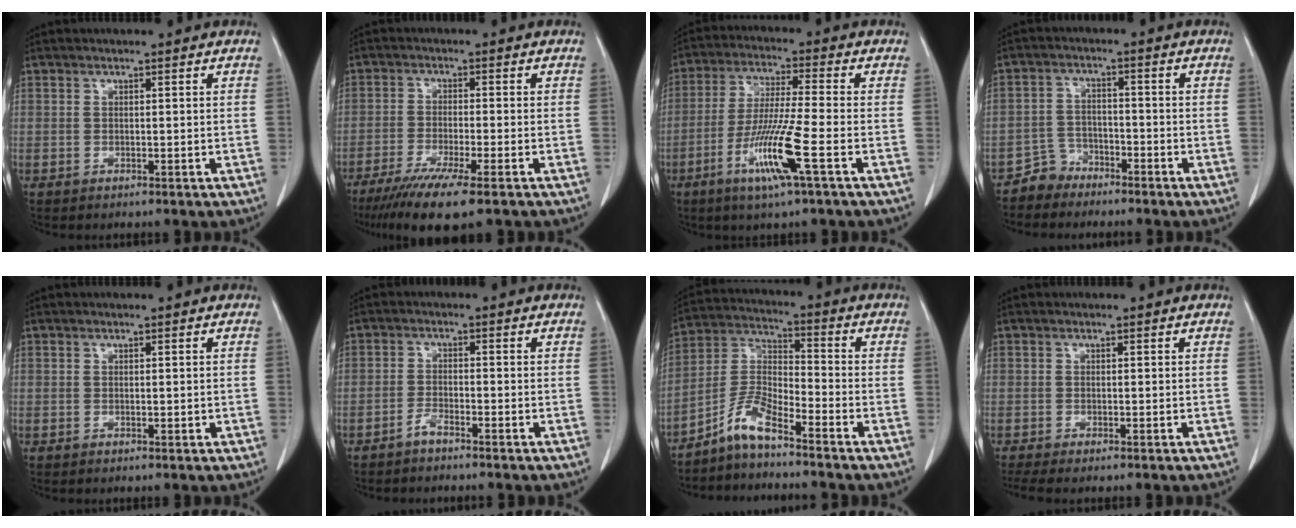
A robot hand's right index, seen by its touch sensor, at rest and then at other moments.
{"total": 9.7, "force": [-6.7, 0.2, 7.0], "torque": [-0.118, -0.025, -0.106]}
{"total": 11.1, "force": [-4.5, -0.7, 10.1], "torque": [-0.200, -0.021, -0.090]}
{"total": 3.8, "force": [-3.1, 2.0, -0.7], "torque": [0.019, 0.007, -0.060]}
{"total": 0.6, "force": [-0.1, 0.2, 0.5], "torque": [-0.009, -0.003, 0.001]}
{"total": 1.9, "force": [-1.7, 0.1, 0.8], "torque": [-0.020, -0.001, -0.035]}
{"total": 6.7, "force": [-5.3, 0.8, 4.0], "torque": [-0.091, 0.003, -0.110]}
{"total": 2.3, "force": [-1.8, 0.1, 1.5], "torque": [-0.030, -0.008, -0.036]}